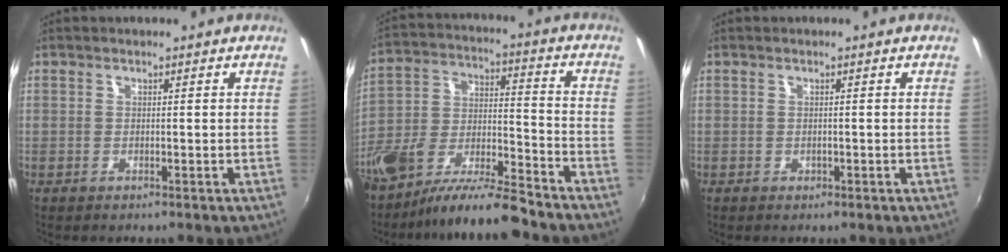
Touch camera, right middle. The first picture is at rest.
{"total": 13.5, "force": [-10.0, 3.6, 8.3], "torque": [-0.173, -0.006, -0.180]}
{"total": 0.0}